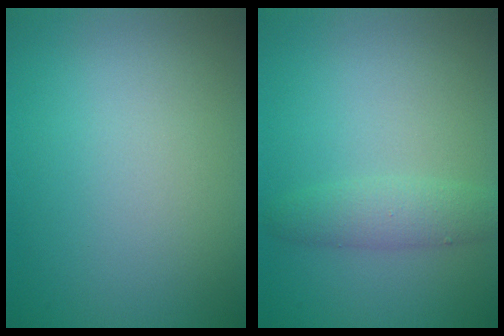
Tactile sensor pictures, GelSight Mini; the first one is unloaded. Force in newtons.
{"total": 2.4, "press": 2.4, "slide": 0.2}